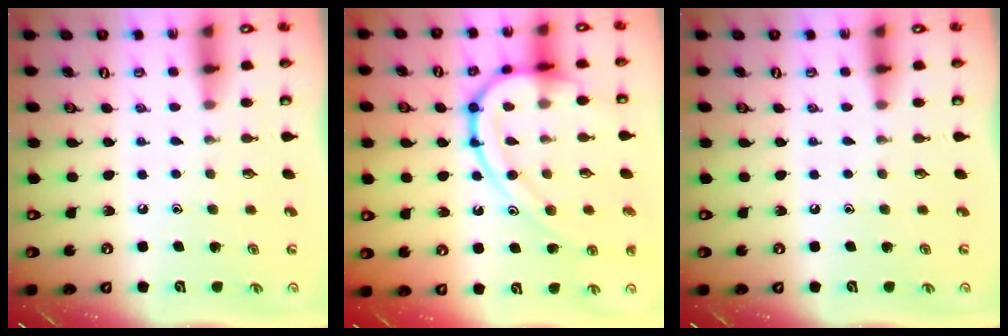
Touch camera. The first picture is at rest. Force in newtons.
{"total": 16.5, "press": 16.5, "slide": 0.8}
{"total": 0.0}